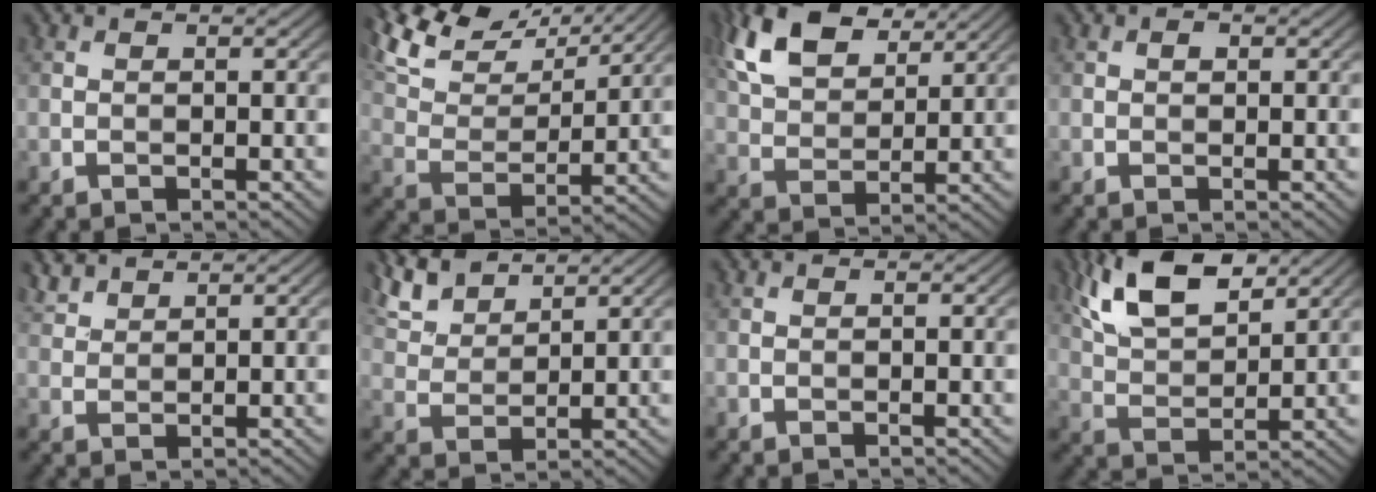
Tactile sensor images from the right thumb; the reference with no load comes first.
{"total": 13.1, "force": [10.3, 4.4, 6.7], "torque": [-0.170, 0.010, 0.172]}
{"total": 11.6, "force": [6.7, 6.1, 7.3], "torque": [-0.184, 0.020, 0.134]}
{"total": 0.7, "force": [0.1, 0.5, 0.4], "torque": [-0.006, -0.001, -0.001]}
{"total": 3.3, "force": [2.8, 1.1, 1.2], "torque": [-0.032, 0.008, 0.065]}
{"total": 6.9, "force": [5.6, 2.4, 3.1], "torque": [-0.085, 0.011, 0.120]}
{"total": 0.0}
{"total": 11.0, "force": [6.6, 4.6, 7.4], "torque": [-0.170, 0.009, 0.131]}